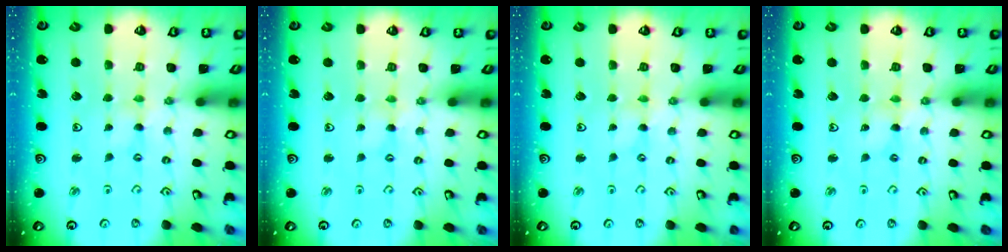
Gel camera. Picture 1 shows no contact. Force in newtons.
{"total": 1.3, "press": 1.2, "slide": 0.4}
{"total": 0.0}
{"total": 2.6, "press": 2.6, "slide": 0.2}